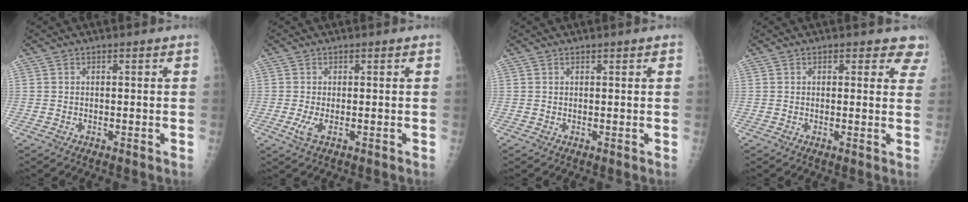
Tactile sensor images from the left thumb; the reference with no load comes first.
{"total": 2.4, "force": [-0.4, 0.7, 2.2], "torque": [-0.055, -0.008, -0.009]}
{"total": 0.6, "force": [0.5, 0.2, 0.4], "torque": [-0.003, -0.001, 0.007]}
{"total": 4.8, "force": [3.9, 2.4, 1.4], "torque": [0.028, -0.015, 0.026]}